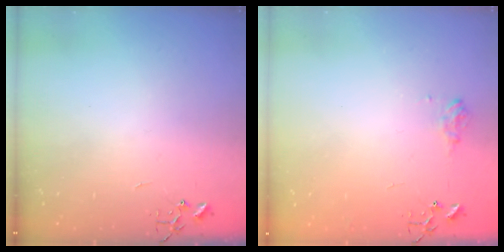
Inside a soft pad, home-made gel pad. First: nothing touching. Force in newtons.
{"total": 6.9, "press": 6.8, "slide": 1.0}